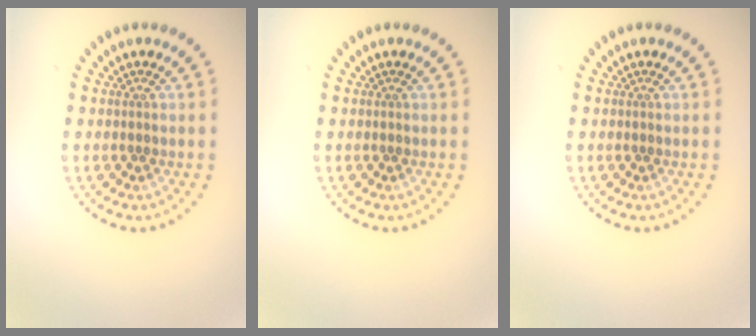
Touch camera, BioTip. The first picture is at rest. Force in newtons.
{"total": 0.0}
{"total": 0.0}